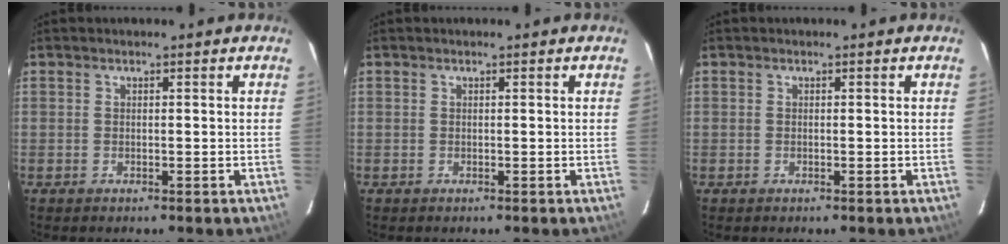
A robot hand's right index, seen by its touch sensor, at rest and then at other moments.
{"total": 0.0}
{"total": 0.0}